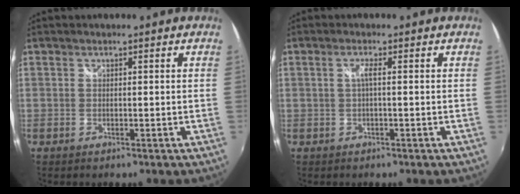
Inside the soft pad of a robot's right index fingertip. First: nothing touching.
{"total": 1.4, "force": [0.0, -0.1, 1.4], "torque": [-0.025, 0.002, -0.003]}